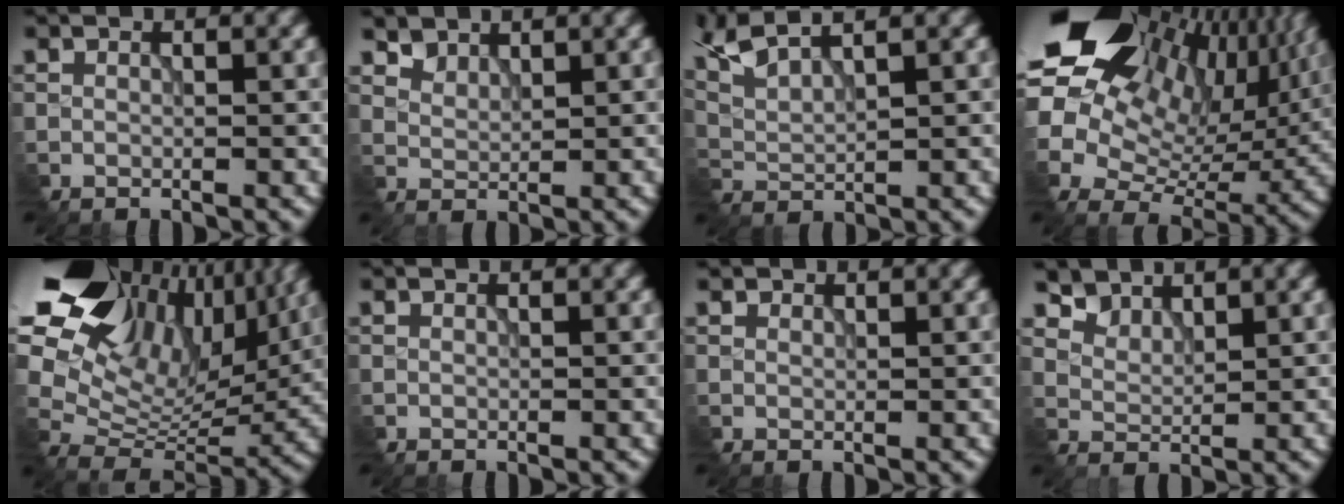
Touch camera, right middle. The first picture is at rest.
{"total": 1.7, "force": [1.6, 0.7, 0.2], "torque": [-0.011, -0.007, 0.040]}
{"total": 5.0, "force": [4.0, 1.1, 2.8], "torque": [-0.069, 0.015, 0.075]}
{"total": 18.9, "force": [8.3, 12.6, 11.3], "torque": [-0.243, 0.037, 0.156]}
{"total": 16.0, "force": [8.4, 9.6, 9.6], "torque": [-0.209, 0.034, 0.157]}
{"total": 0.0}
{"total": 0.7, "force": [0.6, 0.5, 0.0], "torque": [0.000, -0.001, 0.012]}
{"total": 2.4, "force": [2.2, 1.1, 0.4], "torque": [-0.020, -0.011, 0.054]}